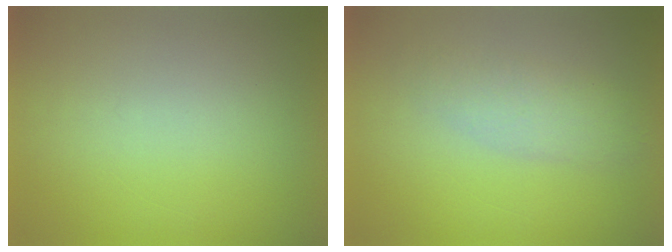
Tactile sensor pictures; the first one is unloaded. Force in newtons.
{"total": 2.9}